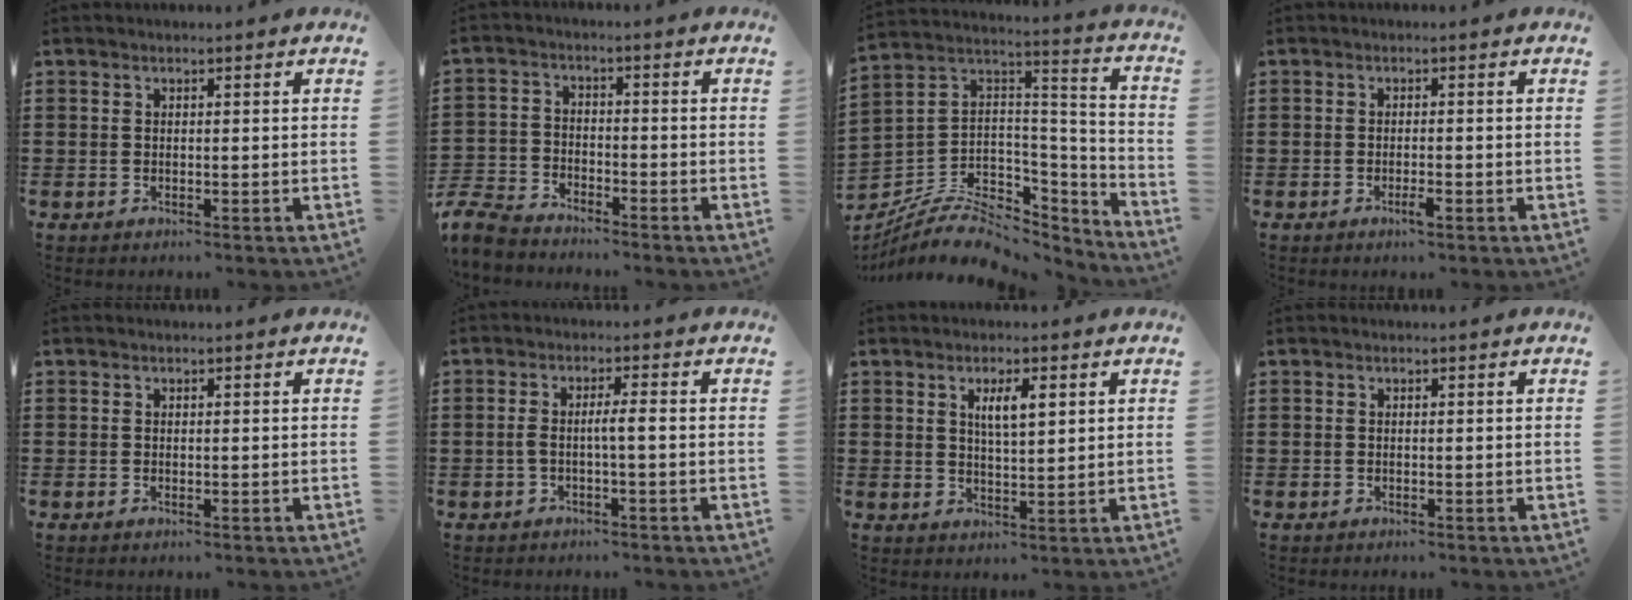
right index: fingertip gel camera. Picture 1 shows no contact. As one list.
[{"total": 5.3, "force": [-5.2, 0.9, 0.8], "torque": [-0.041, -0.004, -0.110]}, {"total": 8.6, "force": [-5.6, 5.2, 4.0], "torque": [-0.082, 0.003, -0.097]}, {"total": 1.9, "force": [-1.1, 0.3, 1.5], "torque": [-0.027, -0.002, -0.018]}, {"total": 0.0}, {"total": 2.9, "force": [-0.6, 0.2, 2.9], "torque": [-0.061, -0.003, -0.016]}, {"total": 4.0, "force": [1.5, 1.1, 3.5], "torque": [-0.065, 0.004, 0.021]}, {"total": 0.0}]